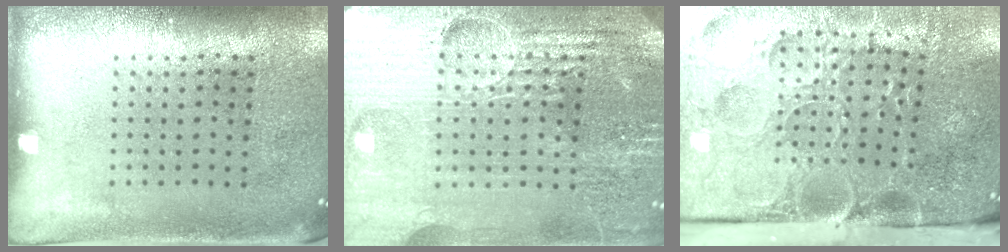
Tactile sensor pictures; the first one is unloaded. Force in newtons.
{"total": 5.4, "press": 4.9, "slide": 2.2}
{"total": 5.4, "press": 4.1, "slide": 3.5}